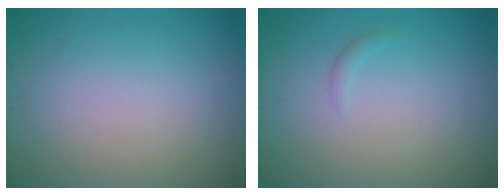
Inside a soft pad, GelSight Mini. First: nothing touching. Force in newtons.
{"total": 0.6, "press": 0.6, "slide": 0.0}